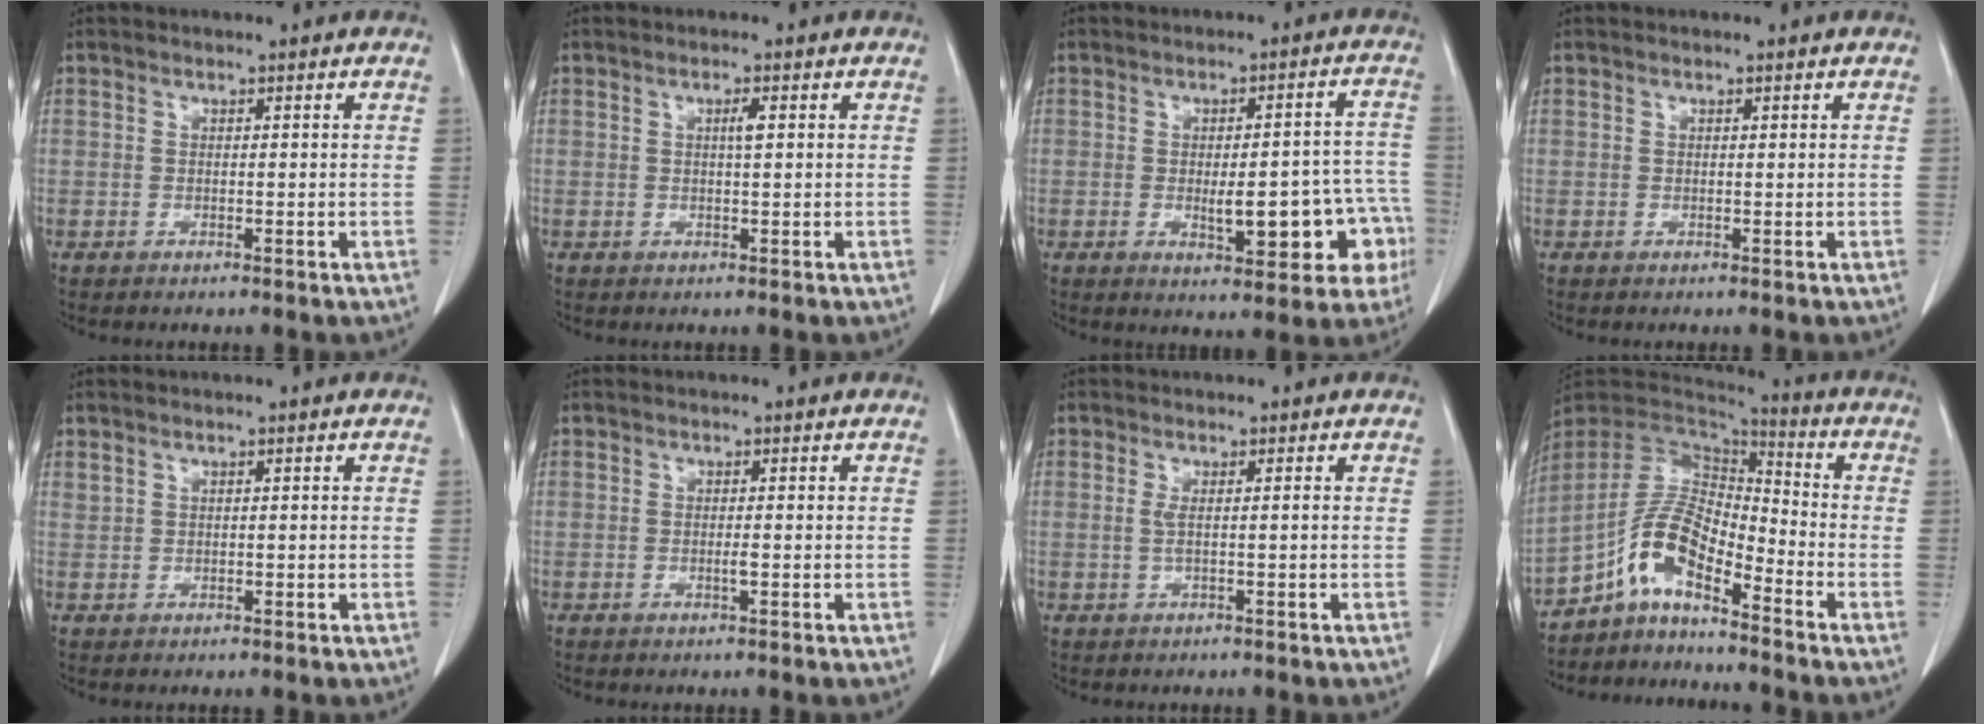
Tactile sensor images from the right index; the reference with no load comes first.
{"total": 1.5, "force": [0.4, 0.1, 1.4], "torque": [-0.027, 0.002, 0.006]}
{"total": 12.5, "force": [-3.5, 4.3, 11.2], "torque": [-0.109, 0.030, -0.035]}
{"total": 0.0}
{"total": 0.6, "force": [0.5, 0.3, 0.2], "torque": [-0.004, 0.003, 0.012]}
{"total": 0.9, "force": [-0.2, -0.1, 0.9], "torque": [-0.018, -0.003, -0.003]}
{"total": 1.4, "force": [0.0, -0.2, 1.4], "torque": [-0.033, 0.000, 0.001]}
{"total": 9.2, "force": [-5.7, 3.1, 6.5], "torque": [-0.139, 0.026, -0.110]}